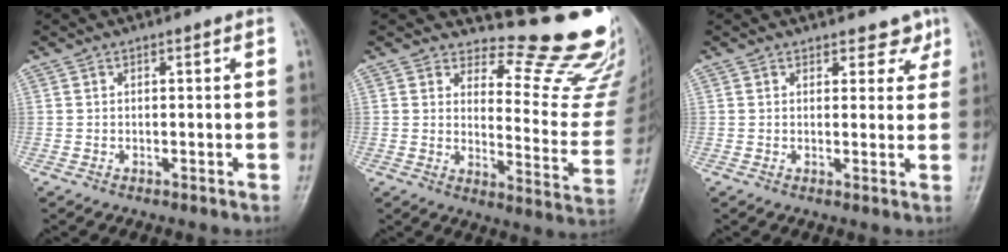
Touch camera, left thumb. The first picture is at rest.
{"total": 17.5, "force": [15.5, 4.4, 6.8], "torque": [-0.036, -0.180, 0.181]}
{"total": 3.5, "force": [2.6, 2.2, 0.9], "torque": [0.019, -0.014, 0.029]}